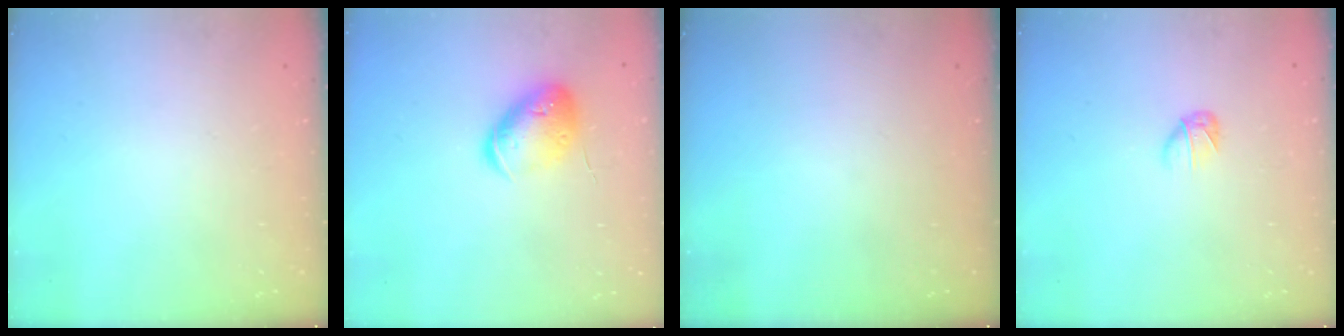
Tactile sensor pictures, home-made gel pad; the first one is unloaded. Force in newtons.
{"total": 14.4, "press": 14.2, "slide": 2.0}
{"total": 0.0}
{"total": 3.2, "press": 3.1, "slide": 0.9}